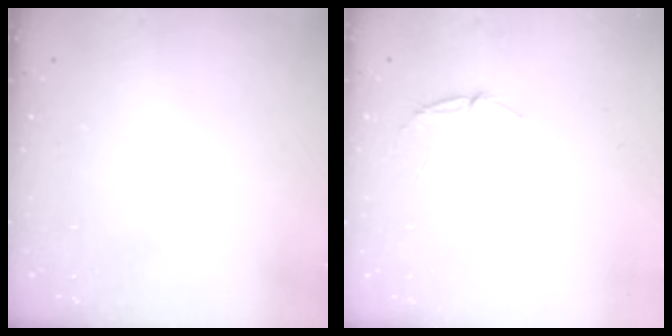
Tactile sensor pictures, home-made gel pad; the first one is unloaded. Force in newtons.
{"total": 3.9, "press": 3.9, "slide": 0.4}